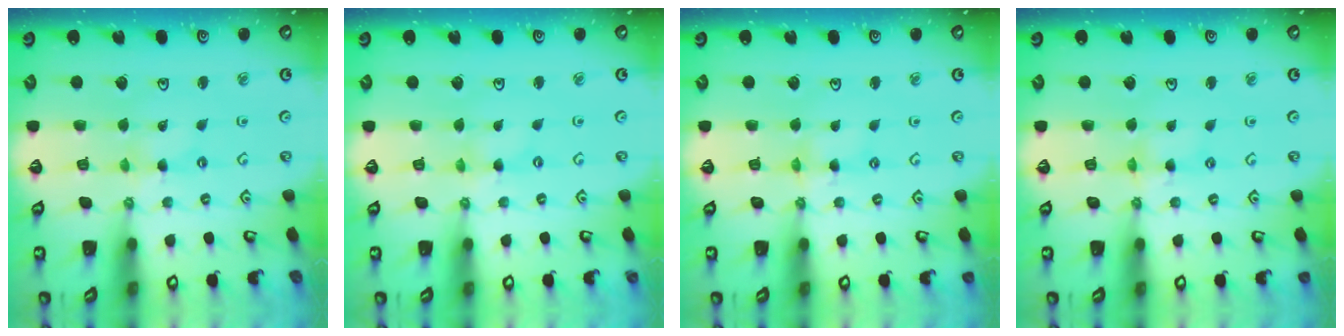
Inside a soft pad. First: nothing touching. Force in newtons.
{"total": 0.0}
{"total": 2.1, "press": 2.1, "slide": 0.3}
{"total": 2.1, "press": 2.1, "slide": 0.3}